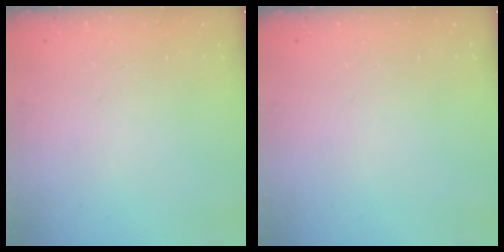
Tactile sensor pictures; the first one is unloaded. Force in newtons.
{"total": 0.0}